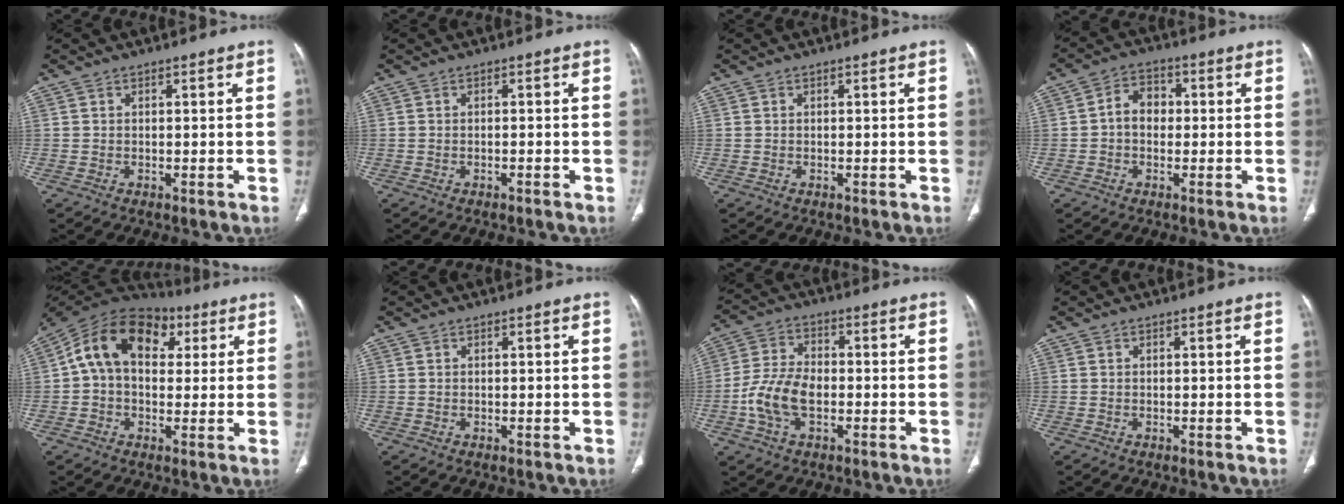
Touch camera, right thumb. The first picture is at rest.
{"total": 0.6, "force": [-0.4, 0.1, 0.4], "torque": [-0.014, 0.004, -0.004]}
{"total": 0.0}
{"total": 5.7, "force": [-0.2, 4.6, 3.4], "torque": [-0.036, 0.018, -0.012]}
{"total": 16.0, "force": [4.0, 11.0, 10.9], "torque": [-0.163, 0.033, 0.056]}
{"total": 0.0}
{"total": 9.6, "force": [-2.5, 5.7, 7.4], "torque": [-0.152, 0.019, -0.050]}
{"total": 0.0}